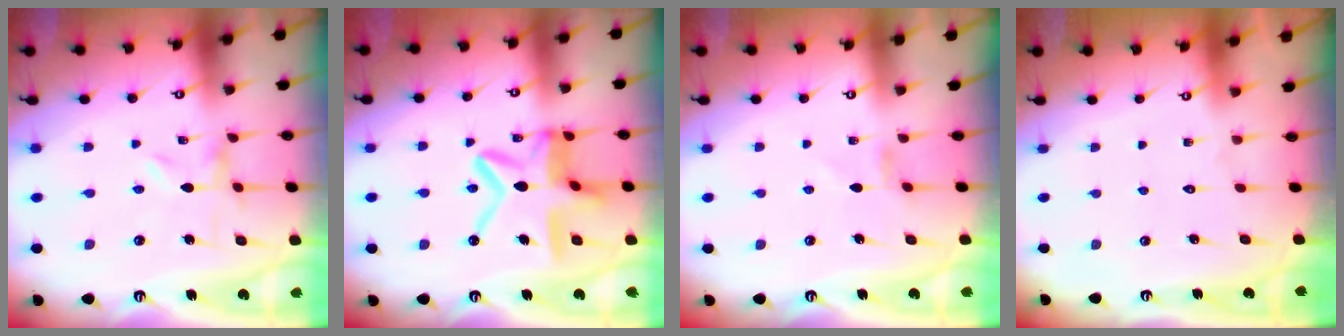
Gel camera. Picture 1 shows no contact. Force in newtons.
{"total": 15.9, "press": 15.9, "slide": 1.3}
{"total": 2.6, "press": 2.6, "slide": 0.3}
{"total": 1.6, "press": 1.6, "slide": 0.1}